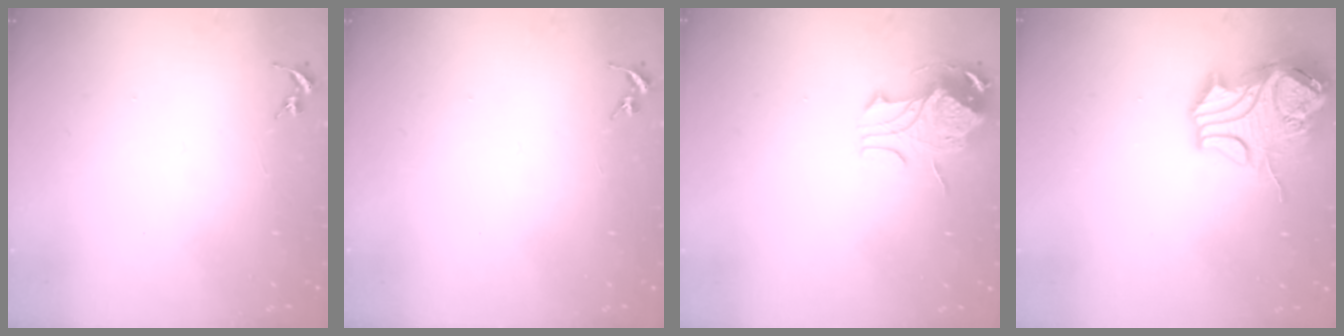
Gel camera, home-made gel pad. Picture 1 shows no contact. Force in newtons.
{"total": 0.0}
{"total": 9.6, "press": 9.6, "slide": 1.1}
{"total": 14.6, "press": 14.5, "slide": 2.1}